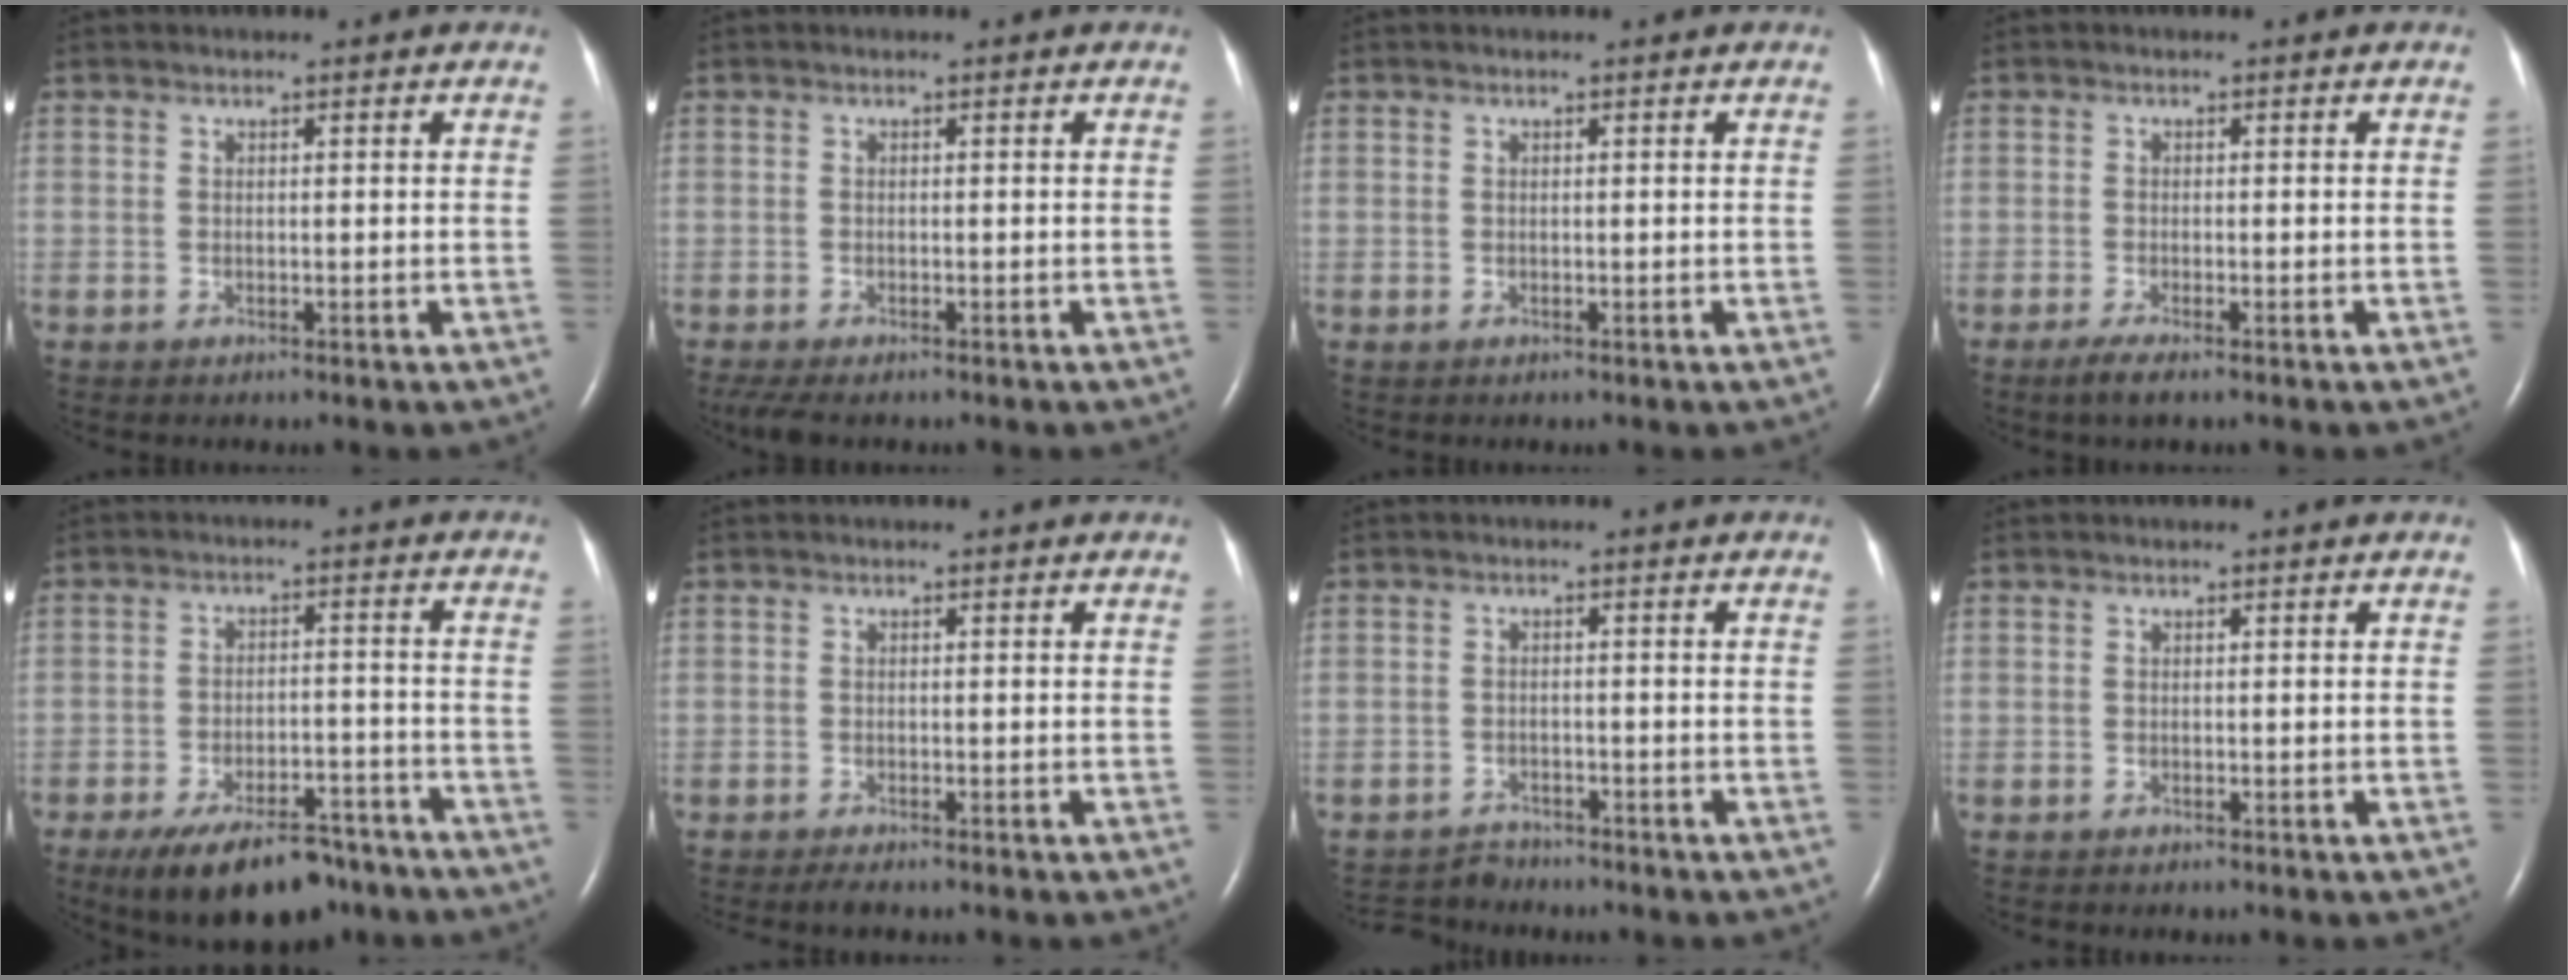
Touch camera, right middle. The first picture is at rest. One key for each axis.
{"total": 4.8, "fx": -3.7, "fy": 1.4, "fz": 2.8, "tx": -0.051, "ty": -0.016, "tz": -0.058}
{"total": 0.0}
{"total": 2.5, "fx": -1.6, "fy": 0.2, "fz": 1.8, "tx": -0.043, "ty": -0.008, "tz": -0.035}
{"total": 12.9, "fx": -9.7, "fy": 5.1, "fz": 6.9, "tx": -0.104, "ty": 0.003, "tz": -0.150}
{"total": 1.3, "fx": -1.1, "fy": 0.0, "fz": 0.7, "tx": -0.019, "ty": -0.005, "tz": -0.019}
{"total": 3.1, "fx": -2.8, "fy": 0.6, "fz": -1.0, "tx": 0.013, "ty": -0.009, "tz": -0.048}
{"total": 0.0}